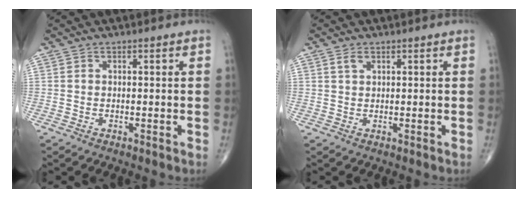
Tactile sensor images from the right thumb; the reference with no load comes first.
{"total": 1.7, "force": [1.0, 0.9, 1.0], "torque": [-0.017, 0.001, 0.020]}